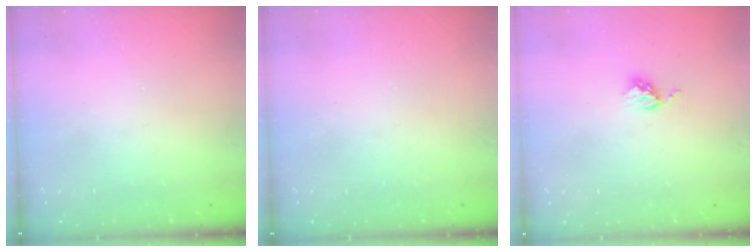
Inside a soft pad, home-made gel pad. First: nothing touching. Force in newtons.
{"total": 0.0}
{"total": 3.6, "press": 3.6, "slide": 0.4}